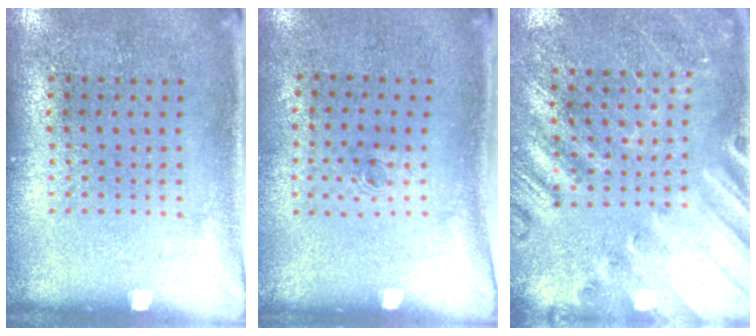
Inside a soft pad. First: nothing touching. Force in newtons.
{"total": 0.6, "press": 0.3, "slide": 0.5}
{"total": 2.3, "press": 2.2, "slide": 0.6}